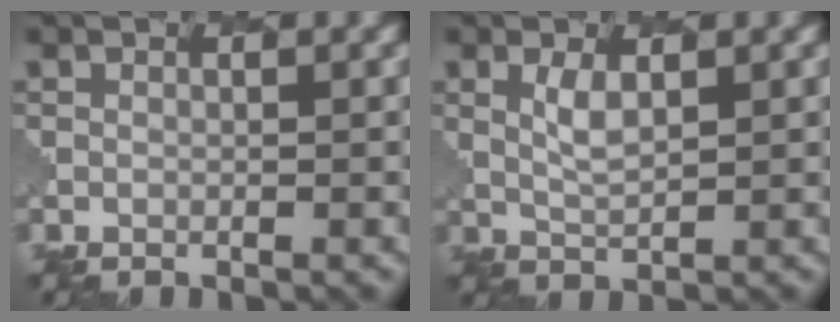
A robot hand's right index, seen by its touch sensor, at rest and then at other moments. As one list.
[{"total": 1.9, "force": [1.1, 0.6, 1.4], "torque": [-0.036, -0.002, 0.027]}]